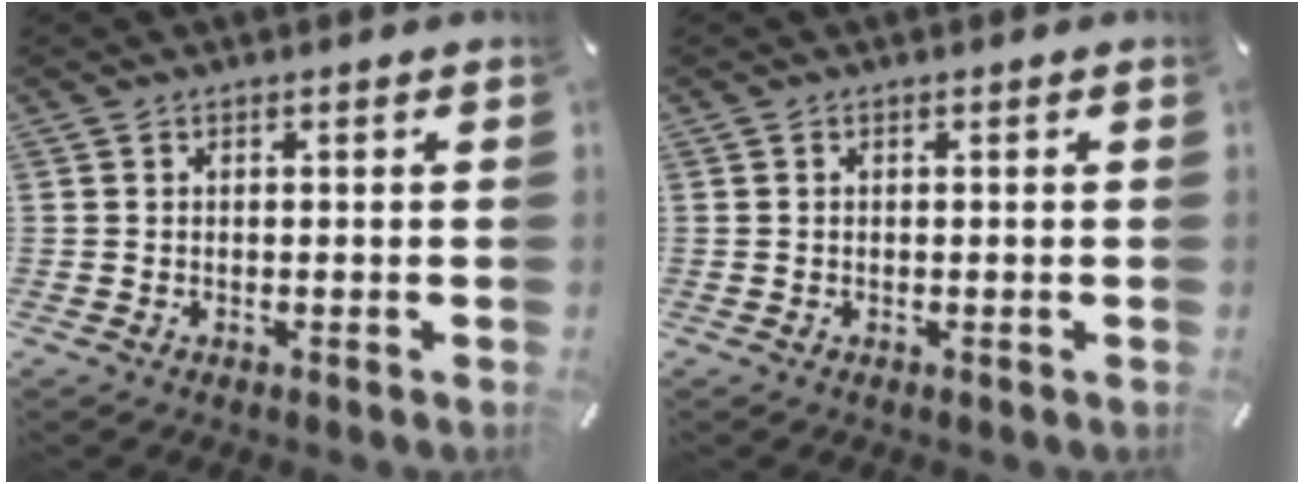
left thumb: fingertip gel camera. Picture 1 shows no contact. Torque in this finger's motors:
{"motor_torque": [-0.31, -0.20, -0.01, 0.14, 0.00]}